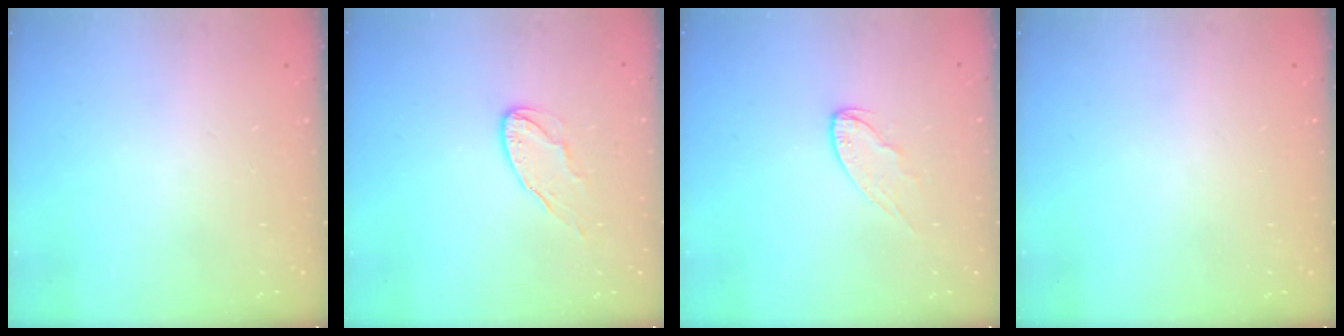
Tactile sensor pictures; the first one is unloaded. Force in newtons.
{"total": 6.8, "press": 6.8, "slide": 0.2}
{"total": 6.3, "press": 6.3, "slide": 0.6}
{"total": 0.0}